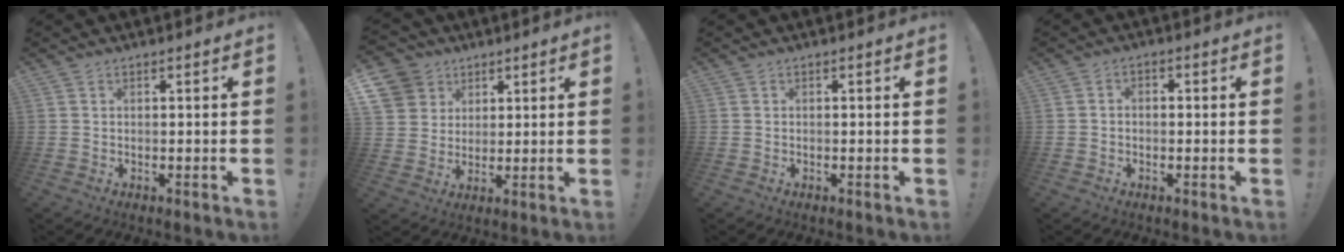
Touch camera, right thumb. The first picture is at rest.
{"total": 10.3, "force": [5.2, 8.6, 2.4], "torque": [-0.033, -0.029, 0.107]}
{"total": 0.0}
{"total": 2.0, "force": [-1.4, 0.9, 1.0], "torque": [-0.019, 0.010, -0.024]}